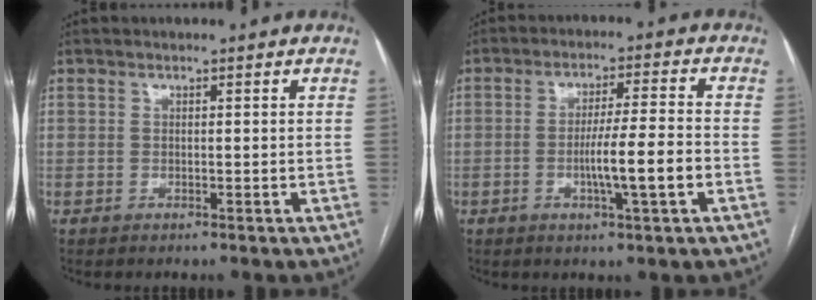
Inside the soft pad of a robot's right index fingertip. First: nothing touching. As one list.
[{"total": 8.1, "force": [-2.3, -0.2, 7.8], "torque": [-0.131, -0.001, -0.040]}]